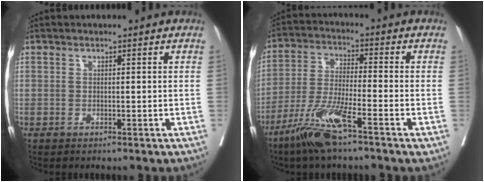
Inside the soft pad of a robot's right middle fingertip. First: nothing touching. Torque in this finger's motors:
{"motor_torque": [1.22, -0.91, 0.24, 0.06]}